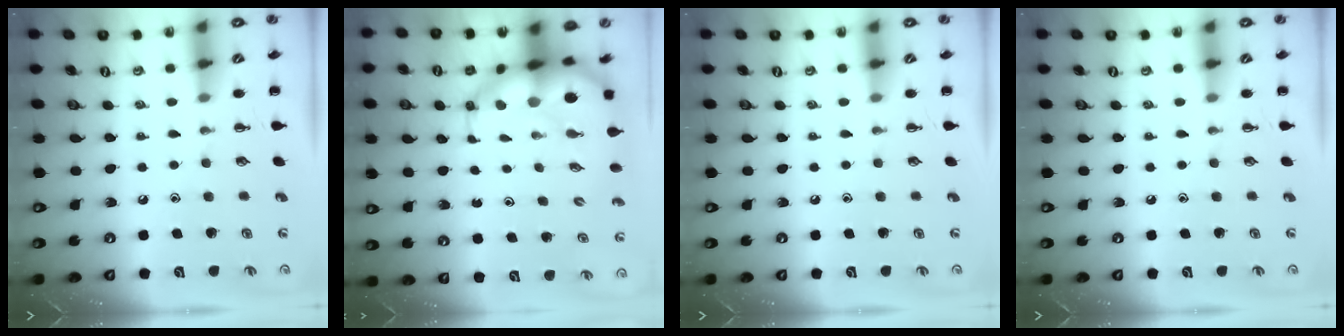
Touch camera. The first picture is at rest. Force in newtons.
{"total": 8.7, "press": 8.4, "slide": 2.3}
{"total": 0.0}
{"total": 0.0}